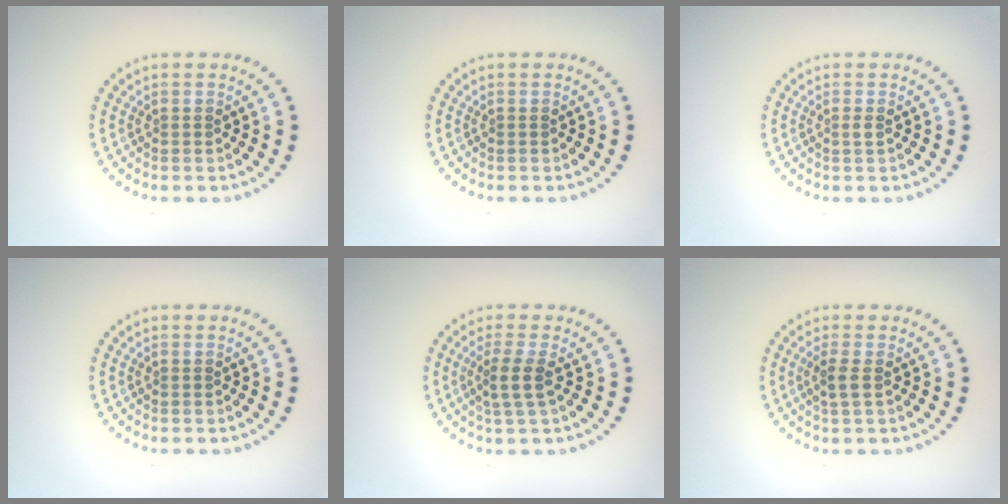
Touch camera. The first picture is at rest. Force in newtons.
{"total": 0.0}
{"total": 0.6, "press": 0.4, "slide": 0.4}
{"total": 0.0}
{"total": 2.3, "press": 1.8, "slide": 1.3}
{"total": 1.3, "press": 1.2, "slide": 0.6}